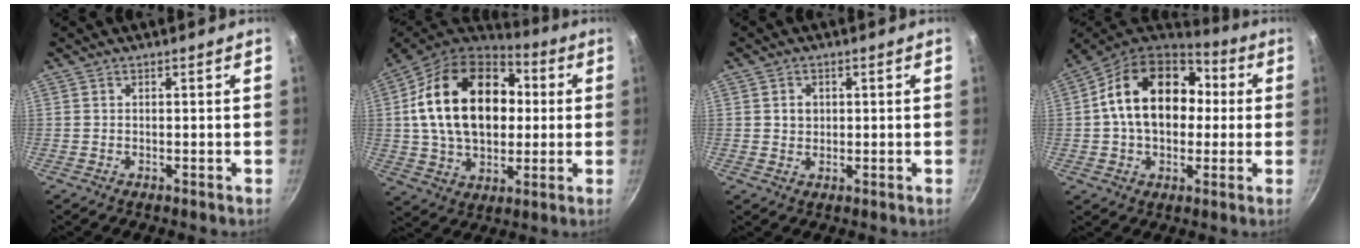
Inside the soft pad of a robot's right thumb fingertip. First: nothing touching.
{"total": 25.2, "force": [3.5, 17.2, 18.1], "torque": [-0.290, 0.025, 0.056]}
{"total": 2.4, "force": [0.5, 2.1, 1.1], "torque": [-0.008, 0.003, 0.007]}
{"total": 19.6, "force": [2.4, 14.1, 13.4], "torque": [-0.194, 0.036, 0.030]}